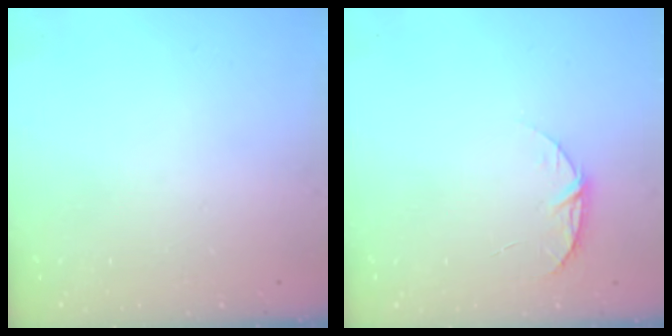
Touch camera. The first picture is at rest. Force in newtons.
{"total": 6.1, "press": 6.1, "slide": 0.7}